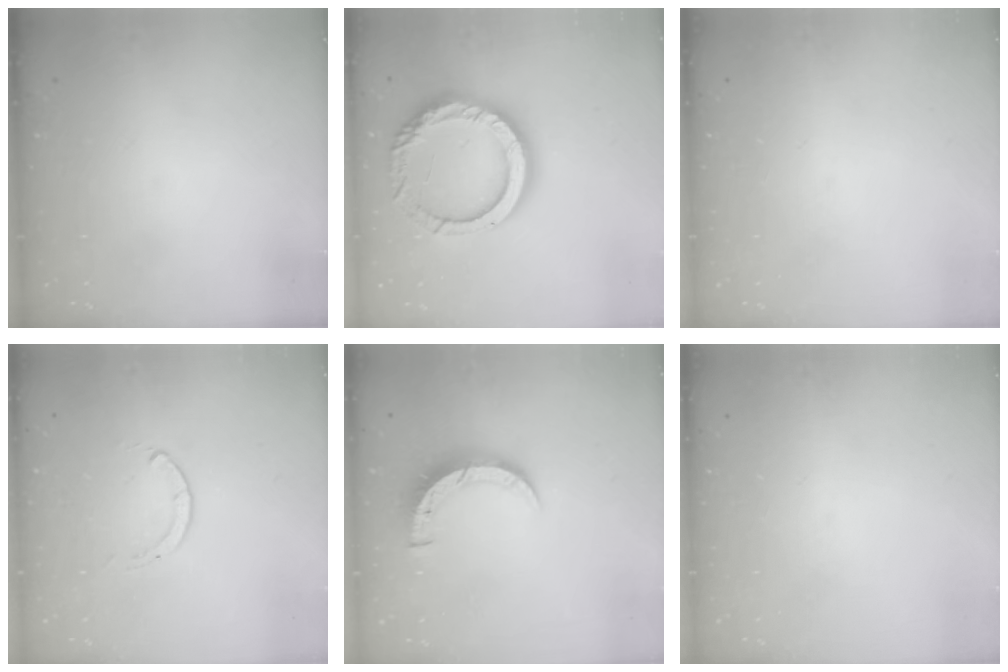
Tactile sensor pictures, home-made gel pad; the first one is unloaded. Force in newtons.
{"total": 17.4, "press": 17.3, "slide": 1.6}
{"total": 0.0}
{"total": 0.0}
{"total": 7.2, "press": 7.2, "slide": 0.3}
{"total": 0.0}